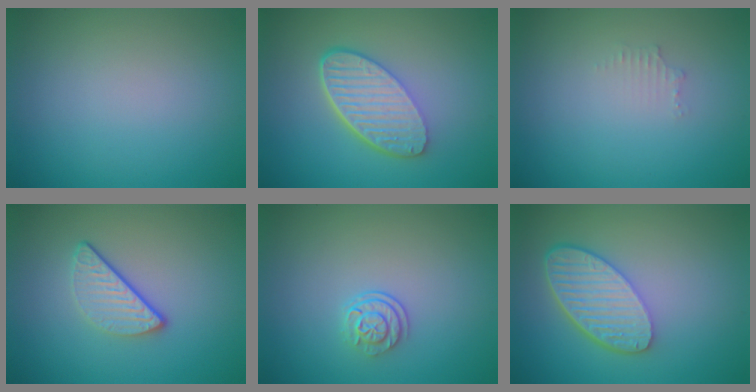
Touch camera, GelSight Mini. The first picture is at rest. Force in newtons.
{"total": 6.0, "press": 4.3, "slide": 4.2}
{"total": 0.9, "press": 0.8, "slide": 0.1}
{"total": 3.0, "press": 2.3, "slide": 1.9}
{"total": 2.2, "press": 1.7, "slide": 1.4}
{"total": 6.0, "press": 4.7, "slide": 3.8}